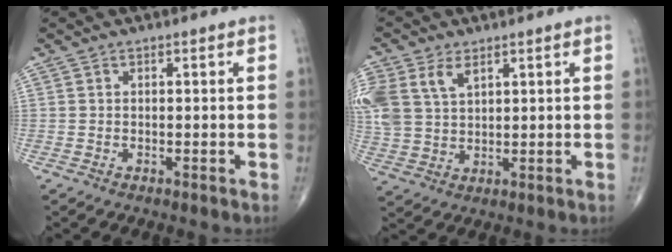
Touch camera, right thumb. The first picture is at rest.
{"total": 11.8, "force": [5.1, 7.7, 7.3], "torque": [-0.182, 0.002, 0.108]}